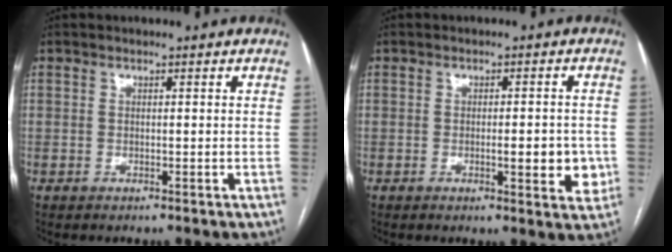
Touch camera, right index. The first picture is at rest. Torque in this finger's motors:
{"motor_torque": [0.68, -0.28, 0.12, 0.04]}